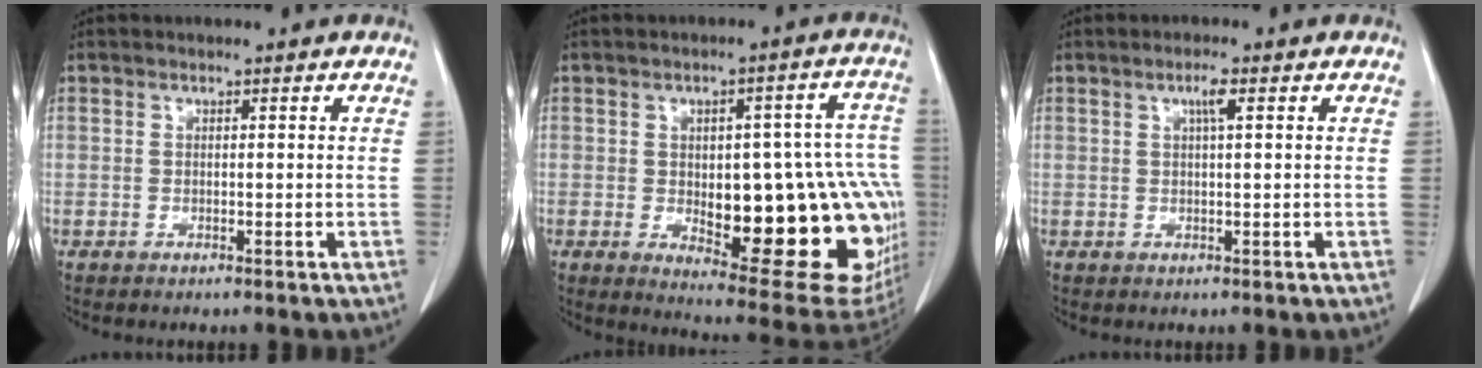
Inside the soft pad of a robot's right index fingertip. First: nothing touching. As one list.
[{"total": 25.6, "force": [-3.9, 8.4, 23.9], "torque": [-0.215, 0.020, -0.021]}, {"total": 2.0, "force": [0.8, 0.0, 1.8], "torque": [-0.035, 0.001, 0.013]}]